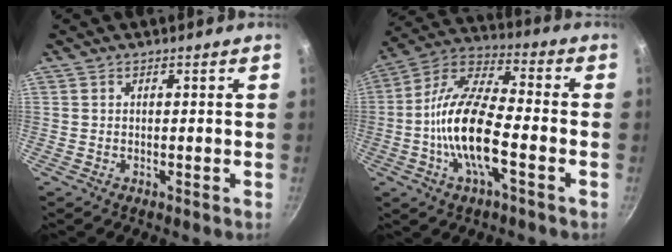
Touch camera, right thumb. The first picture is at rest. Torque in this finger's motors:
{"motor_torque": [0.68, 0.28, 2.11, -0.66, 0.64]}